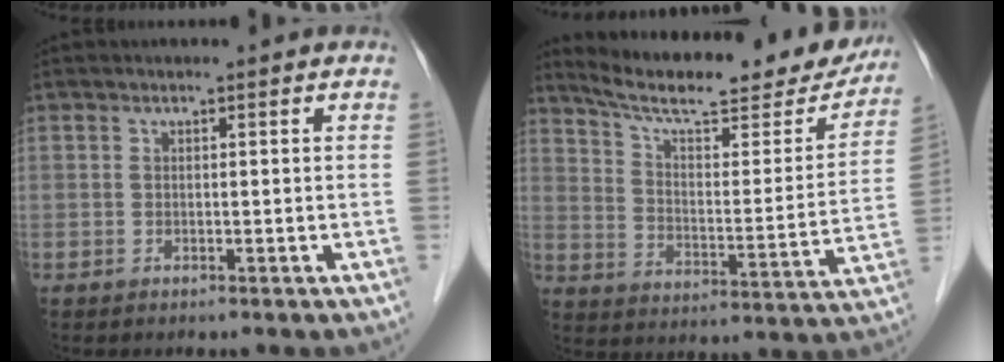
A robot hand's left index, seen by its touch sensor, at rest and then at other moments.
{"total": 24.1, "force": [21.2, 4.7, 10.5], "torque": [-0.154, -0.029, 0.286]}